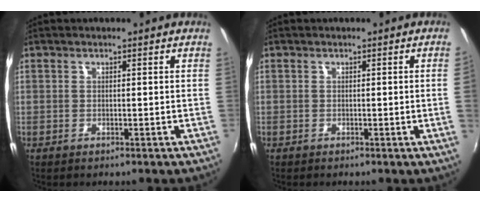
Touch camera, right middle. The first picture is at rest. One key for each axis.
{"total": 1.4, "fx": 0.1, "fy": -0.8, "fz": 1.2, "tx": -0.009, "ty": -0.011, "tz": 0.003}